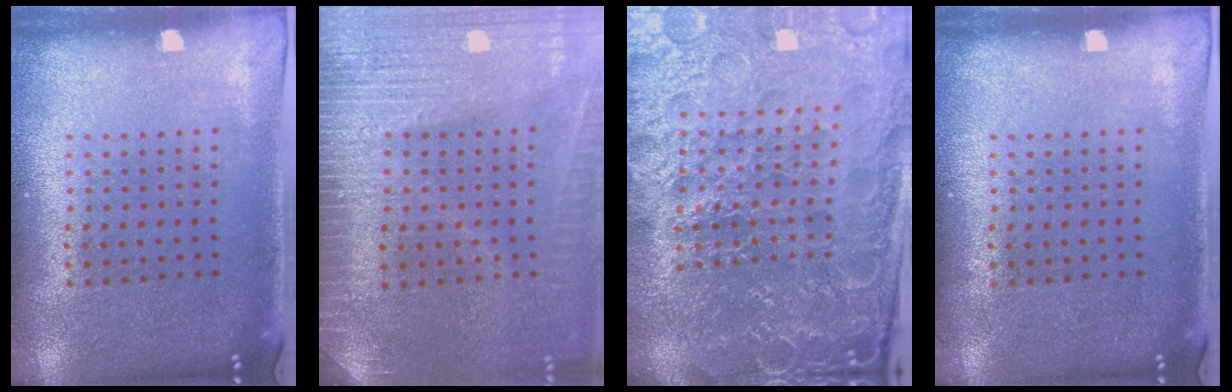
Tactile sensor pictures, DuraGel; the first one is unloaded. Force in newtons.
{"total": 3.5, "press": 3.1, "slide": 1.7}
{"total": 5.5, "press": 5.1, "slide": 2.0}
{"total": 0.0}